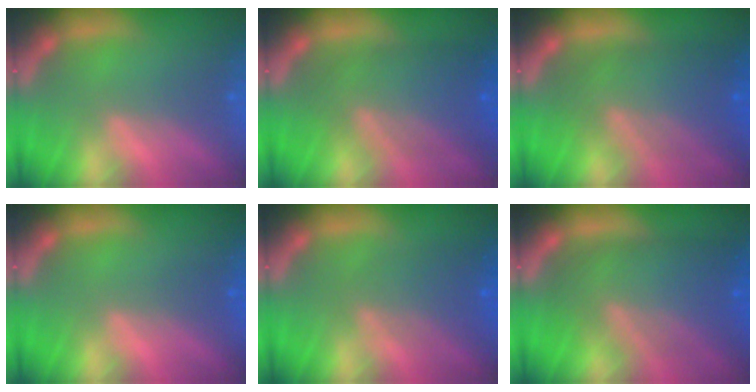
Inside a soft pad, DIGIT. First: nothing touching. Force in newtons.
{"total": 8.1}
{"total": 8.5}
{"total": 0.9}
{"total": 4.6}
{"total": 9.5}